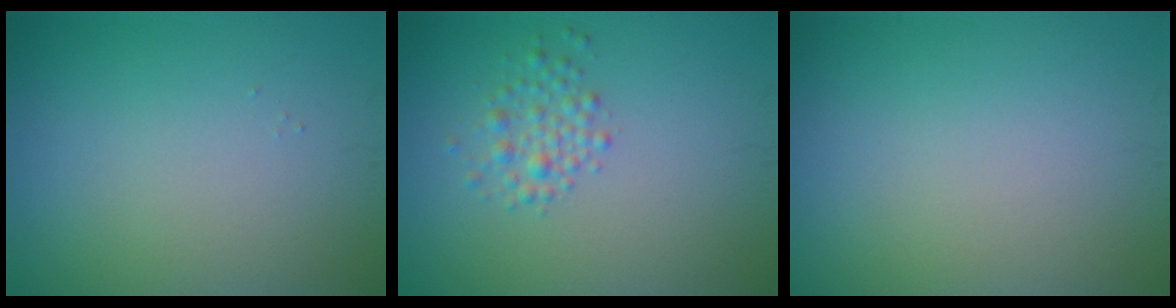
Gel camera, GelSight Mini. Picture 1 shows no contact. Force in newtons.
{"total": 2.1, "press": 2.1, "slide": 0.1}
{"total": 0.0}